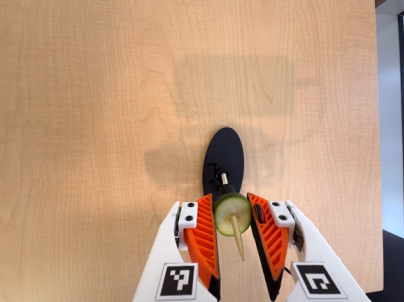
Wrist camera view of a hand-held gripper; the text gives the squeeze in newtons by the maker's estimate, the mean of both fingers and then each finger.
{"total": 8.2, "left": 7.8, "right": 8.6}